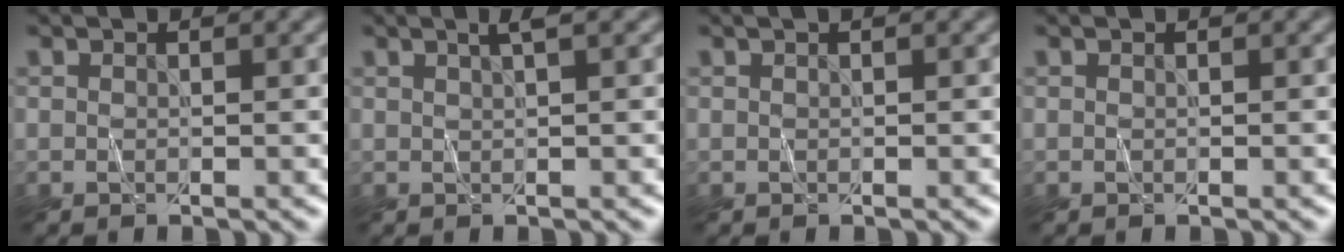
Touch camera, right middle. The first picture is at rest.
{"total": 1.7, "force": [0.8, 0.3, 1.4], "torque": [-0.019, 0.001, 0.010]}
{"total": 0.7, "force": [0.4, 0.2, 0.5], "torque": [-0.006, -0.002, 0.001]}
{"total": 0.0}